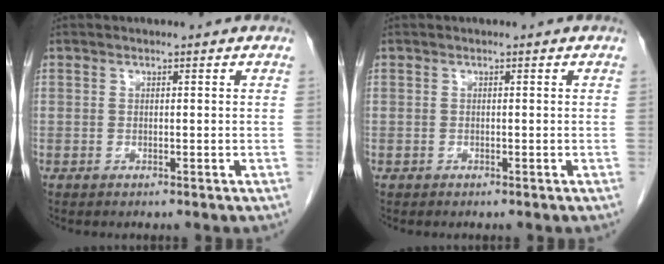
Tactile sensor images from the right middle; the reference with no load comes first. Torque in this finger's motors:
{"motor_torque": [0.01, 0.03, -0.01, 0.00]}